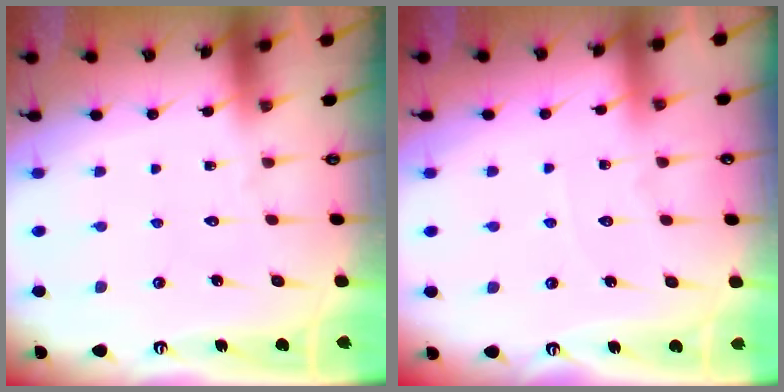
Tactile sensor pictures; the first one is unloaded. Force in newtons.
{"total": 3.9, "press": 3.9, "slide": 0.6}